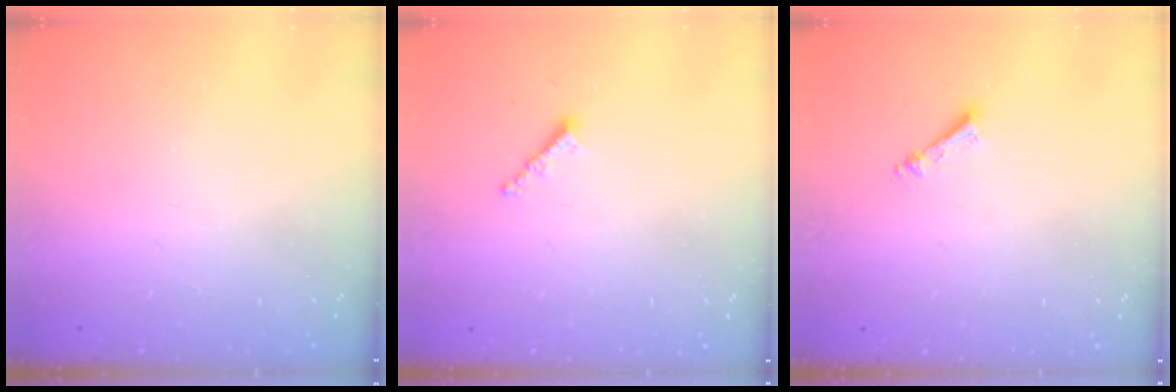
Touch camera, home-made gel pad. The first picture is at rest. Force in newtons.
{"total": 1.8, "press": 1.7, "slide": 0.5}
{"total": 3.7, "press": 3.7, "slide": 0.3}